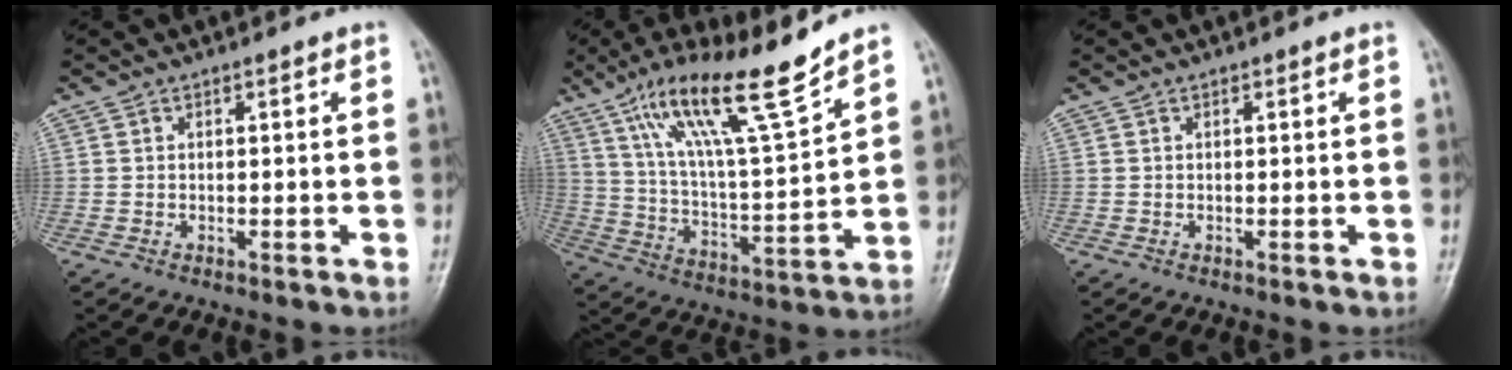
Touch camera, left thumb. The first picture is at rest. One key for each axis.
{"total": 17.4, "fx": 12.1, "fy": 1.9, "fz": 12.4, "tx": -0.205, "ty": -0.061, "tz": 0.218}
{"total": 0.0}